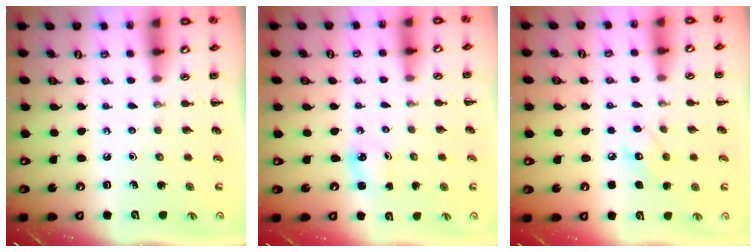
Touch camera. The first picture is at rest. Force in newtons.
{"total": 1.4, "press": 1.4, "slide": 0.3}
{"total": 6.5, "press": 6.3, "slide": 1.3}